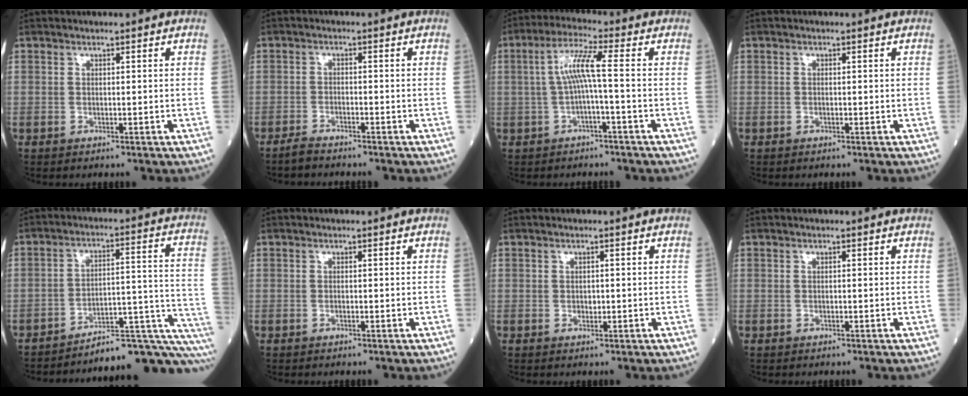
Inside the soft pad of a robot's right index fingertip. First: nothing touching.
{"total": 2.9, "force": [-2.6, 0.5, 1.0], "torque": [-0.030, -0.008, -0.046]}
{"total": 6.1, "force": [-0.2, 0.3, 6.1], "torque": [-0.125, 0.020, -0.002]}
{"total": 0.0}
{"total": 19.3, "force": [-17.4, 1.8, 8.2], "torque": [-0.038, 0.046, -0.234]}
{"total": 0.0}
{"total": 1.1, "force": [0.0, 0.8, 0.8], "torque": [-0.017, -0.002, 0.003]}
{"total": 0.0}